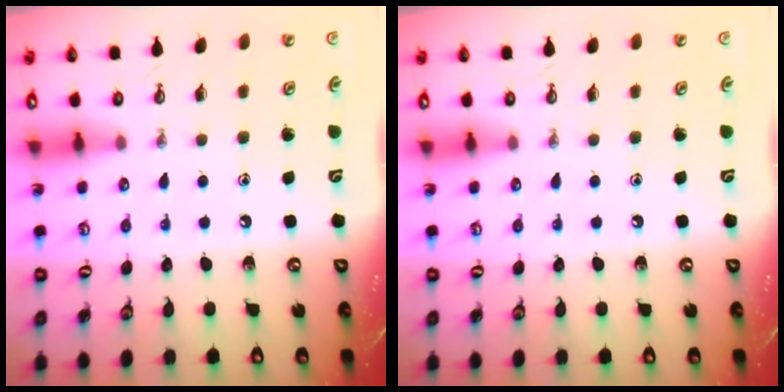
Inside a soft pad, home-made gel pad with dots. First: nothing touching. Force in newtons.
{"total": 0.0}